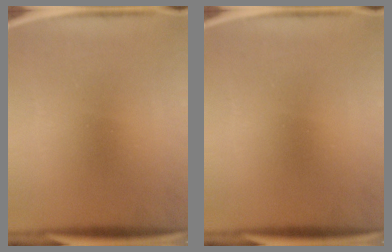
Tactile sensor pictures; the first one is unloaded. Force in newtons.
{"total": 0.0}